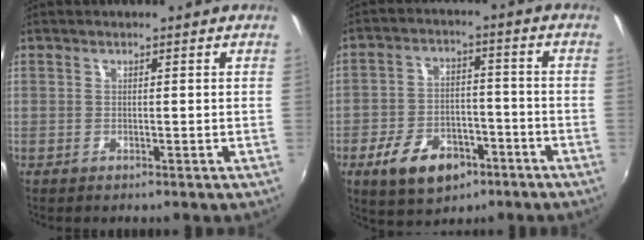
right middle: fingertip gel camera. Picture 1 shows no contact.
{"total": 11.7, "force": [-6.5, 6.9, 6.8], "torque": [-0.155, 0.004, -0.101]}